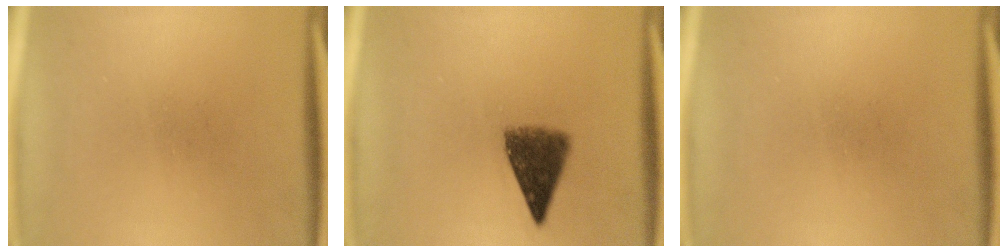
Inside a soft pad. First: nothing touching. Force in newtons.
{"total": 7.0}
{"total": 0.0}